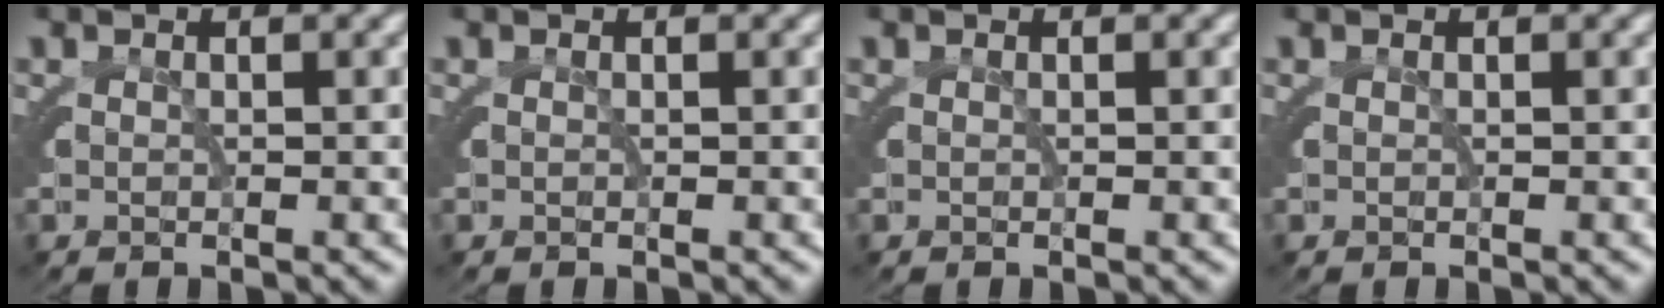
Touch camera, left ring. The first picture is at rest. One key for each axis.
{"total": 0.0}
{"total": 0.0}
{"total": 0.0}